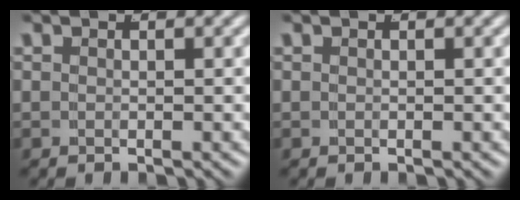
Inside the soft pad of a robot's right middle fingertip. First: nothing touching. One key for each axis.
{"total": 0.0}